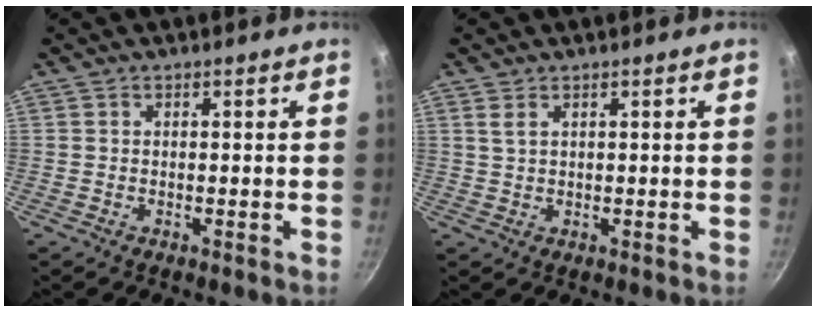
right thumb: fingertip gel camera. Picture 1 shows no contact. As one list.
[{"total": 1.8, "force": [1.0, 0.9, 1.2], "torque": [-0.021, -0.003, 0.019]}]